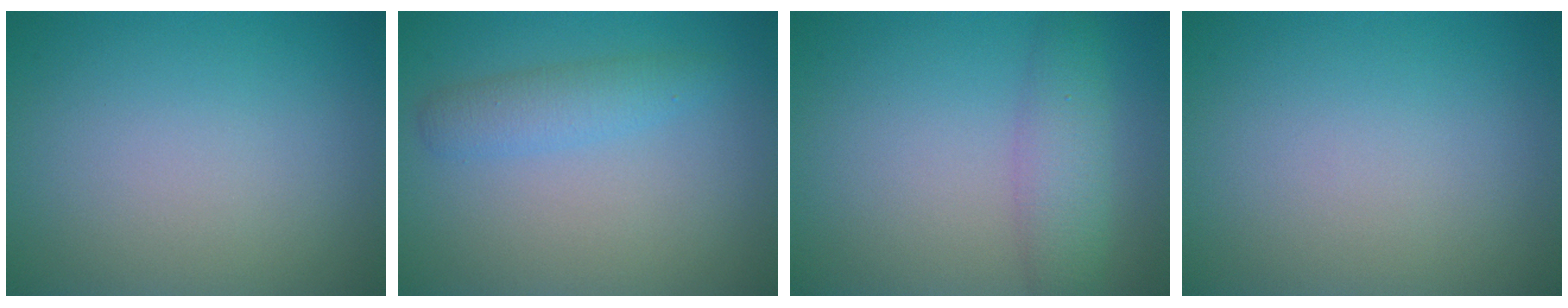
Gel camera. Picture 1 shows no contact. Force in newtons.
{"total": 2.4, "press": 2.4, "slide": 0.1}
{"total": 3.6, "press": 3.6, "slide": 0.0}
{"total": 0.0}